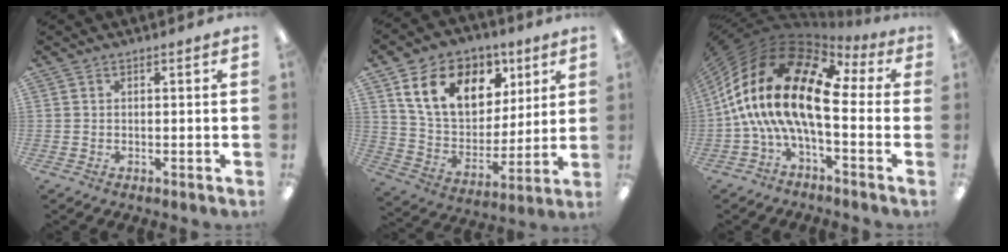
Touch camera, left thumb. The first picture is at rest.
{"total": 17.4, "force": [8.4, 11.9, 9.5], "torque": [-0.171, -0.015, 0.157]}
{"total": 20.2, "force": [0.5, 9.5, 17.8], "torque": [-0.374, -0.020, 0.011]}